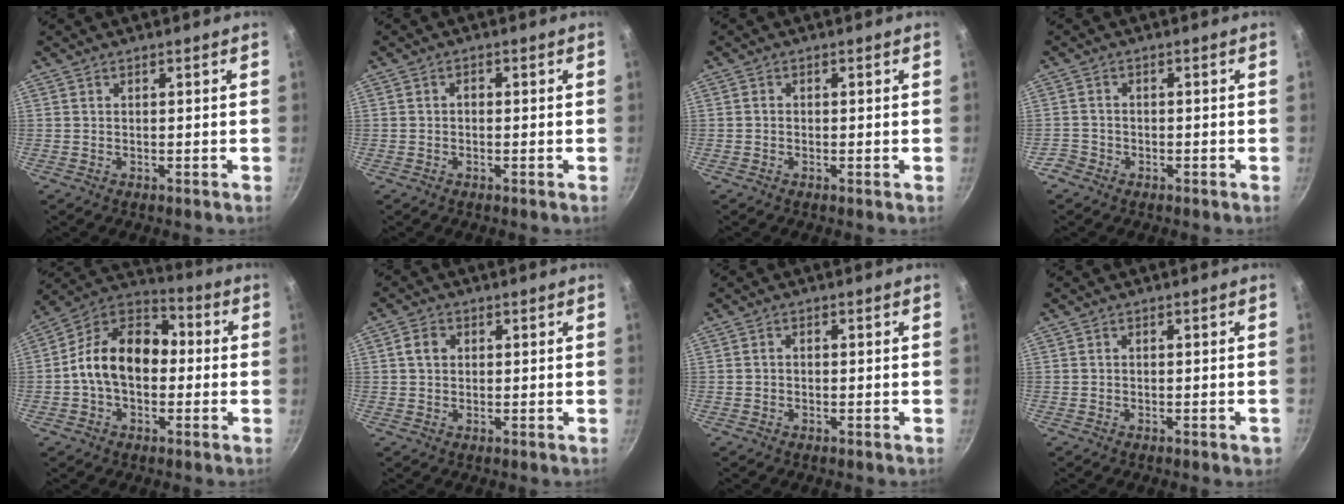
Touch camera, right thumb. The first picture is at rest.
{"total": 1.1, "force": [-0.3, 0.8, 0.6], "torque": [-0.010, 0.006, -0.006]}
{"total": 0.6, "force": [-0.2, 0.4, 0.3], "torque": [-0.008, 0.004, -0.008]}
{"total": 2.6, "force": [-1.8, 1.8, 0.5], "torque": [-0.006, 0.019, -0.034]}
{"total": 15.5, "force": [-1.0, 10.9, 11.0], "torque": [-0.149, 0.048, -0.040]}
{"total": 3.4, "force": [0.8, 2.7, 1.9], "torque": [-0.025, 0.005, 0.010]}
{"total": 0.9, "force": [-0.3, 0.7, 0.5], "torque": [-0.011, 0.005, -0.006]}
{"total": 1.4, "force": [-0.8, 0.6, 1.1], "torque": [-0.013, 0.008, -0.009]}